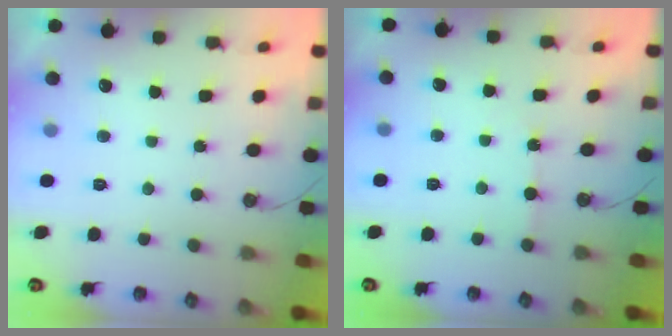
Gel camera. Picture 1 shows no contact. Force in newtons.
{"total": 3.4, "press": 3.3, "slide": 0.6}